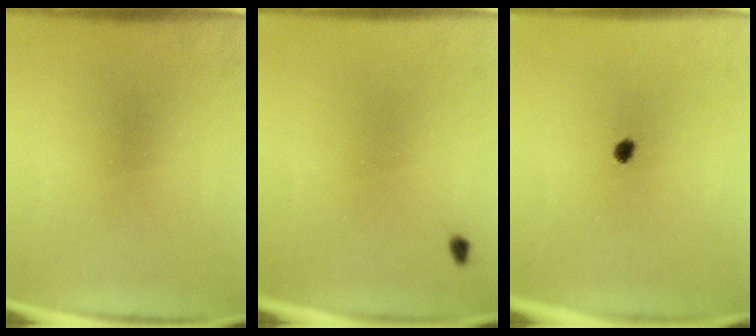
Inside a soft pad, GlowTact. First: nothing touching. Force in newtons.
{"total": 0.7}
{"total": 1.8}